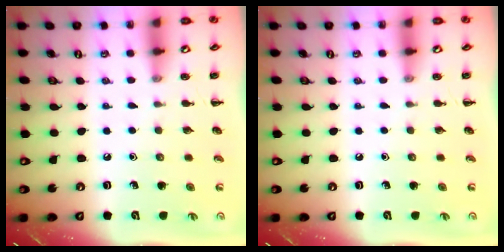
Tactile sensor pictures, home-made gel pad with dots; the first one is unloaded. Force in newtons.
{"total": 0.0}